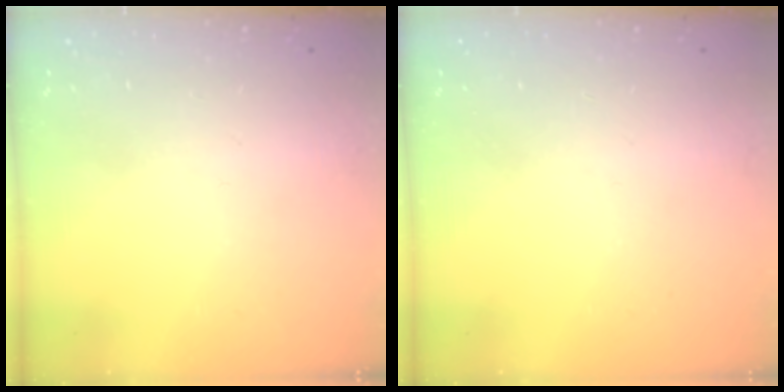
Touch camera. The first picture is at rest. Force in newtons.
{"total": 0.0}